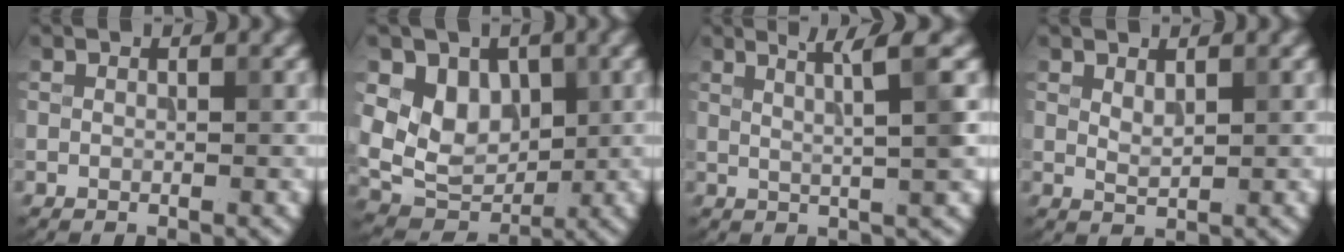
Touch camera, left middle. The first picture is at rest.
{"total": 5.8, "force": [1.4, 4.4, 3.4], "torque": [-0.052, -0.011, 0.020]}
{"total": 4.1, "force": [1.9, 0.5, 3.6], "torque": [-0.047, 0.008, 0.027]}
{"total": 1.1, "force": [0.7, 0.4, 0.7], "torque": [-0.018, 0.000, 0.018]}